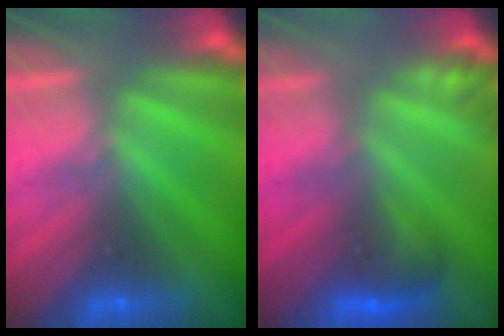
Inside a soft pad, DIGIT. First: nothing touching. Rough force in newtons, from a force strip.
{"total": 2.9}